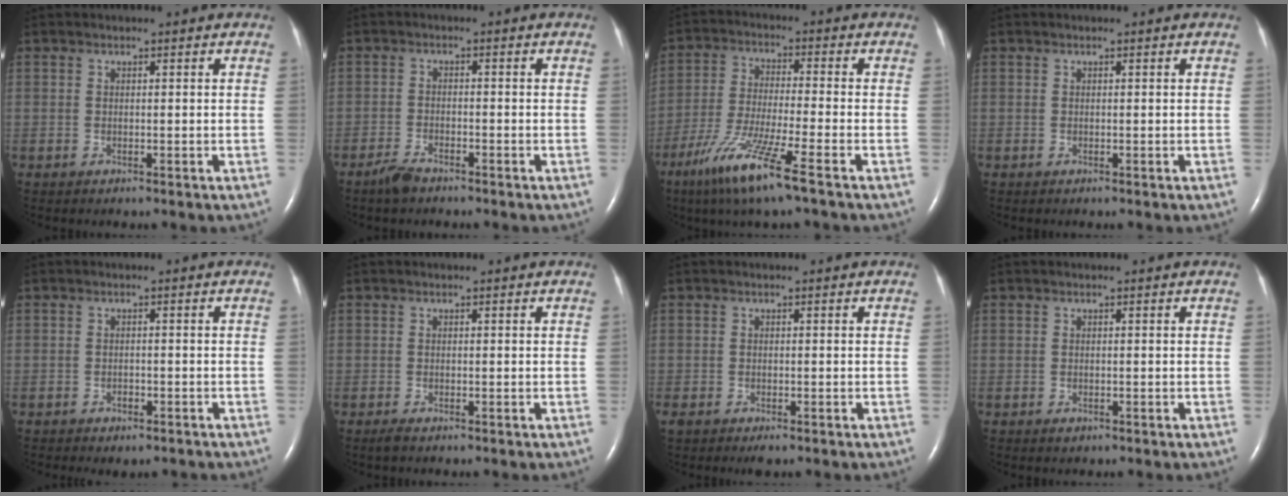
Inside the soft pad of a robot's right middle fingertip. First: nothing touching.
{"total": 2.9, "force": [-2.4, 0.8, 1.5], "torque": [-0.039, -0.004, -0.046]}
{"total": 10.9, "force": [-6.6, -0.4, 8.7], "torque": [-0.181, -0.036, -0.125]}
{"total": 0.0}
{"total": 2.6, "force": [-1.9, 1.2, 1.2], "torque": [-0.019, 0.001, -0.018]}
{"total": 0.8, "force": [-0.6, 0.0, 0.5], "torque": [-0.019, -0.005, -0.011]}
{"total": 2.6, "force": [-1.9, 1.0, 1.6], "torque": [-0.030, -0.010, -0.025]}
{"total": 0.6, "force": [-0.3, 0.3, 0.3], "torque": [-0.008, -0.001, -0.001]}